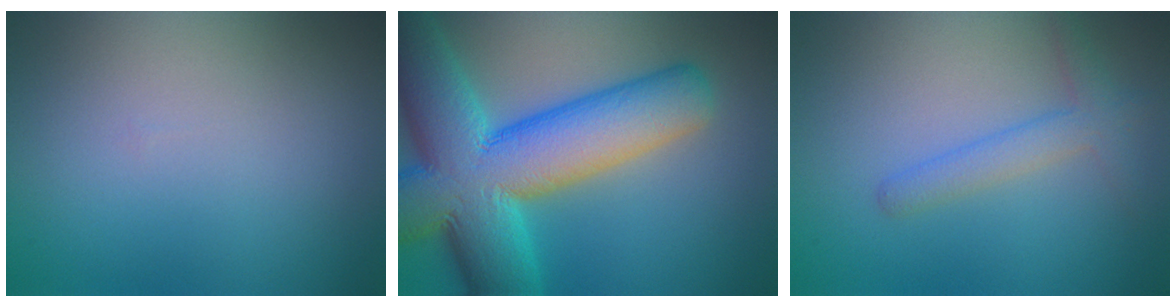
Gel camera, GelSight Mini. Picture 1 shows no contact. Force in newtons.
{"total": 14.9, "press": 14.9, "slide": 0.3}
{"total": 2.5, "press": 2.5, "slide": 0.1}